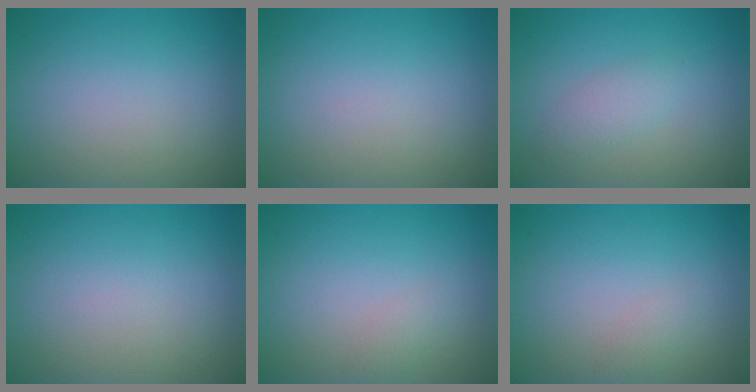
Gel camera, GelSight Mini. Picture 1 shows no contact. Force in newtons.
{"total": 0.0}
{"total": 1.7, "press": 1.7, "slide": 0.1}
{"total": 0.0}
{"total": 1.0, "press": 1.0, "slide": 0.1}
{"total": 1.0, "press": 1.0, "slide": 0.1}